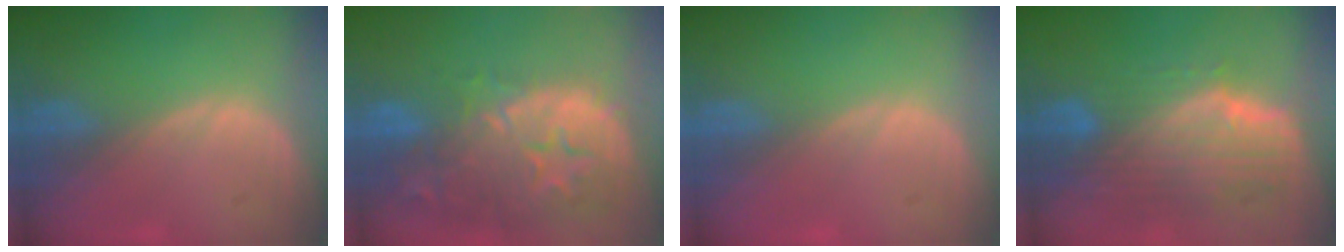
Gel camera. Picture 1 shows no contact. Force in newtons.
{"total": 15.3, "press": 12.2, "slide": 9.1}
{"total": 0.0}
{"total": 10.1, "press": 8.9, "slide": 4.6}